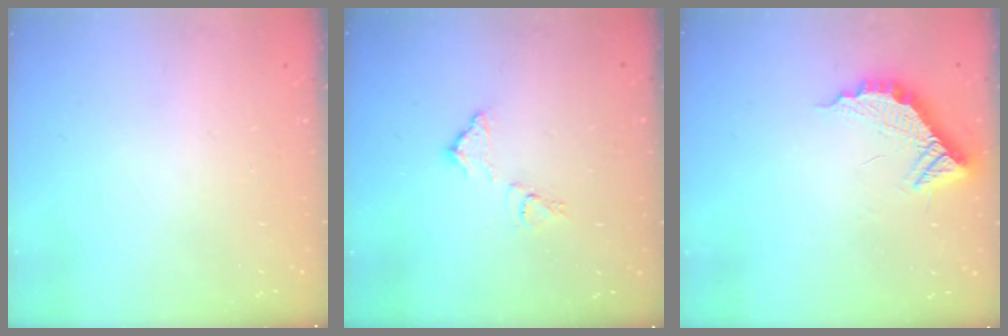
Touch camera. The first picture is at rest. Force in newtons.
{"total": 9.7, "press": 9.7, "slide": 0.3}
{"total": 12.2, "press": 12.1, "slide": 0.9}